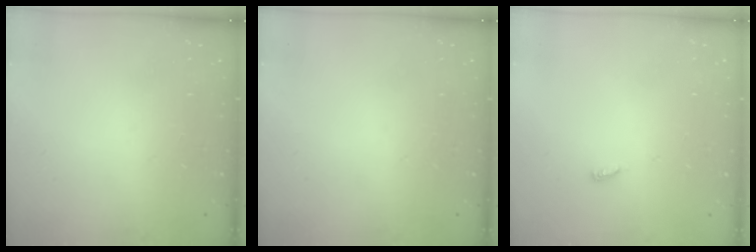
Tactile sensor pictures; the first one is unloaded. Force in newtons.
{"total": 0.0}
{"total": 3.9, "press": 3.9, "slide": 0.3}